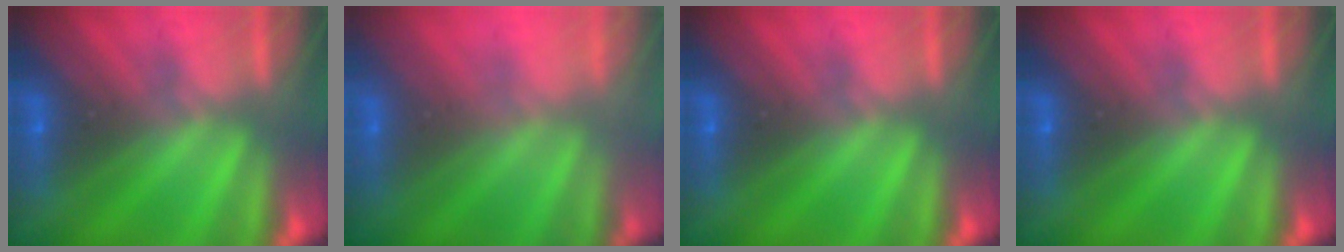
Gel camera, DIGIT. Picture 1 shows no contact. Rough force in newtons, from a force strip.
{"total": 2.6}
{"total": 0.0}
{"total": 0.0}